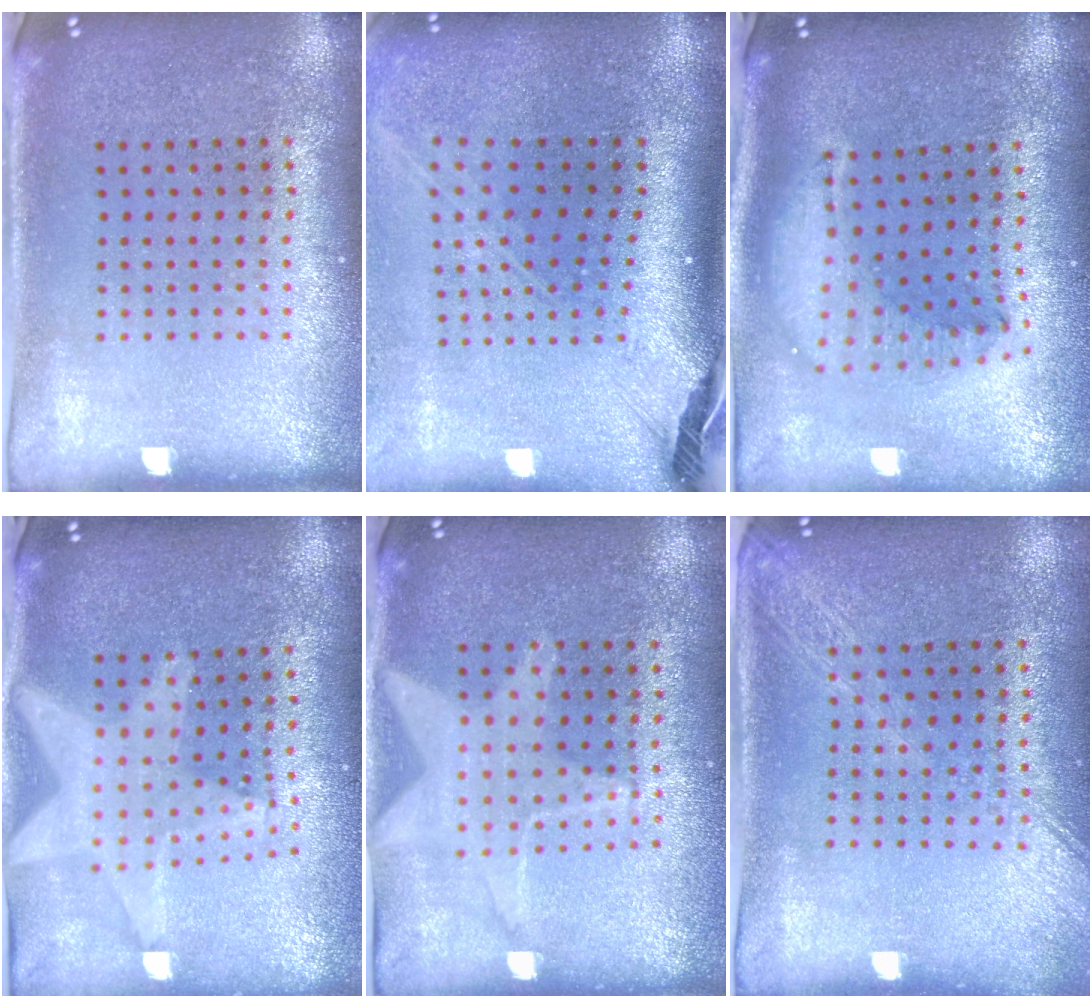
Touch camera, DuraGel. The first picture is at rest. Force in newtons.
{"total": 2.8, "press": 2.0, "slide": 1.9}
{"total": 1.8, "press": 1.5, "slide": 0.9}
{"total": 2.2, "press": 1.8, "slide": 1.3}
{"total": 1.1, "press": 1.1, "slide": 0.2}
{"total": 1.9, "press": 1.7, "slide": 1.0}